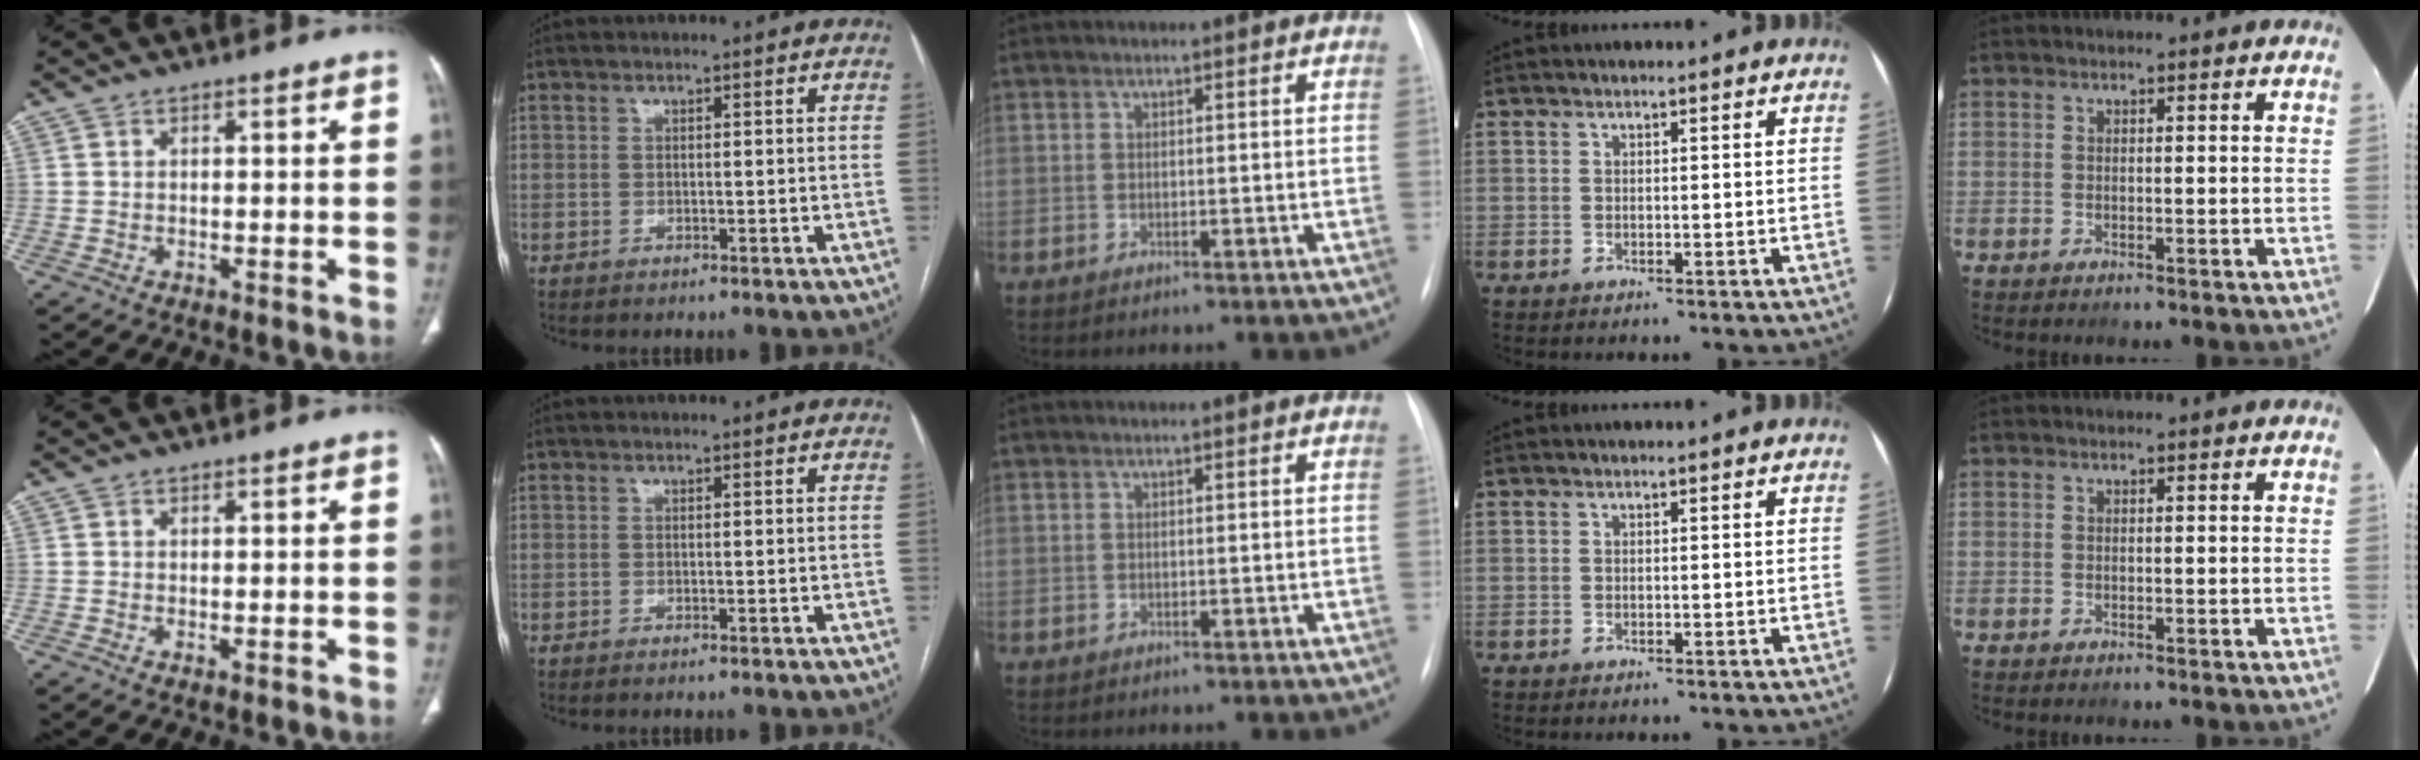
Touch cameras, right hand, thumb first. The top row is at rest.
{"thumb": {"total": 0.5, "force": [-0.1, 0.3, 0.5], "torque": [-0.011, -0.003, 0.000]}}